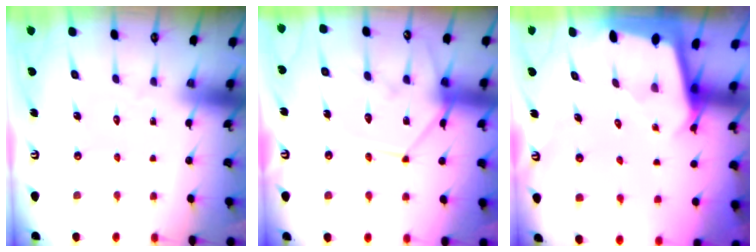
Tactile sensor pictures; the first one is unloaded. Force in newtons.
{"total": 13.4, "press": 13.2, "slide": 1.7}
{"total": 2.4, "press": 2.4, "slide": 0.1}